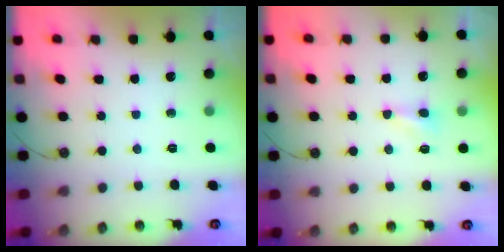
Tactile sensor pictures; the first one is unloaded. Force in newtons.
{"total": 1.0, "press": 0.9, "slide": 0.3}